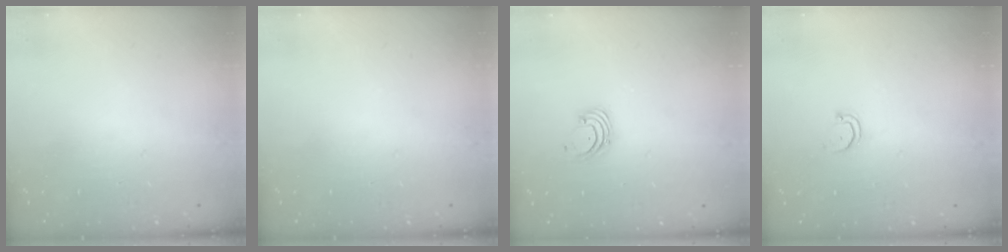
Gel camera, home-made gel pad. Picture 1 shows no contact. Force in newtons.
{"total": 0.0}
{"total": 1.6, "press": 1.6, "slide": 0.1}
{"total": 2.5, "press": 2.5, "slide": 0.3}